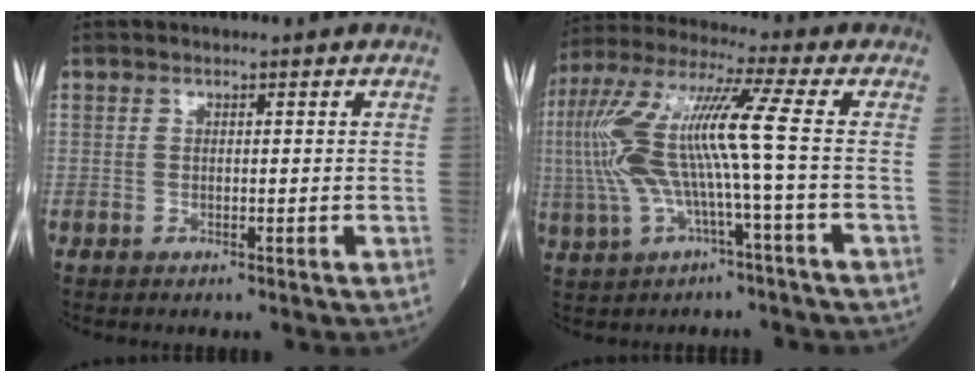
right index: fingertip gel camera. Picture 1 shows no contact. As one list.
[{"total": 13.0, "force": [-1.1, 0.2, 13.0], "torque": [-0.280, 0.026, -0.025]}]